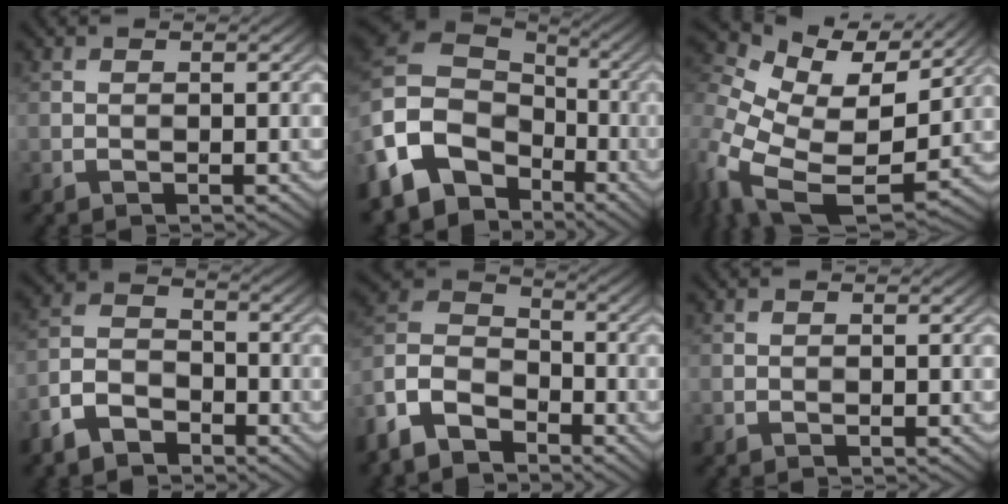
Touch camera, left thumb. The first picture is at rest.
{"total": 15.9, "force": [-6.3, 12.3, 7.8], "torque": [-0.248, -0.017, -0.107]}
{"total": 15.9, "force": [3.9, 10.8, 11.1], "torque": [-0.269, -0.011, 0.087]}
{"total": 6.4, "force": [-4.4, 3.5, 3.1], "torque": [-0.067, -0.001, -0.101]}
{"total": 11.0, "force": [-7.7, 5.7, 5.5], "torque": [-0.144, -0.011, -0.175]}
{"total": 0.0}